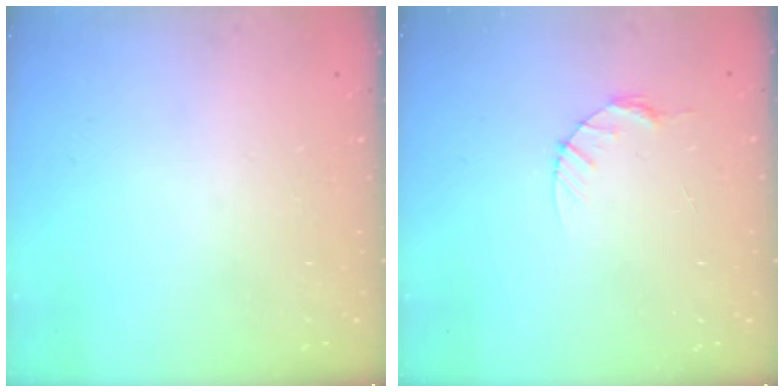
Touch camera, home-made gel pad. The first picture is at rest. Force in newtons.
{"total": 3.9, "press": 3.8, "slide": 0.5}